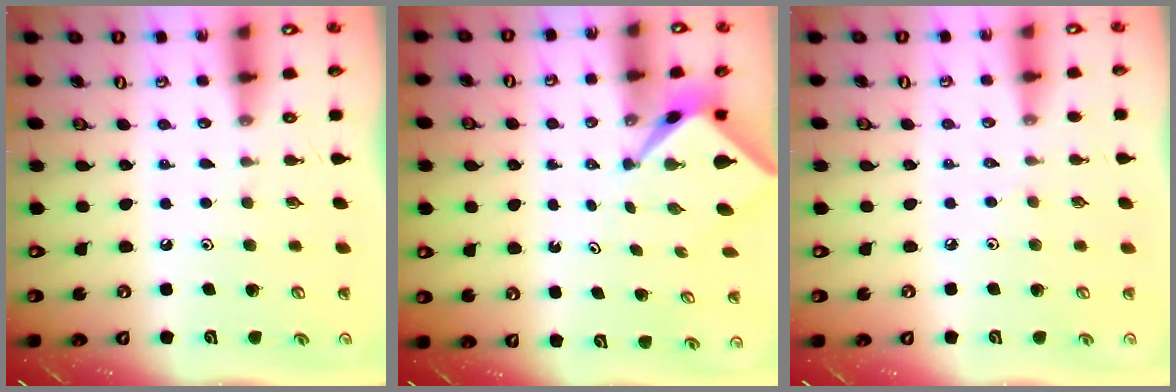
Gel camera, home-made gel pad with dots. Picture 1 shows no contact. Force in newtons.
{"total": 2.5, "press": 2.5, "slide": 0.2}
{"total": 2.1, "press": 2.1, "slide": 0.5}